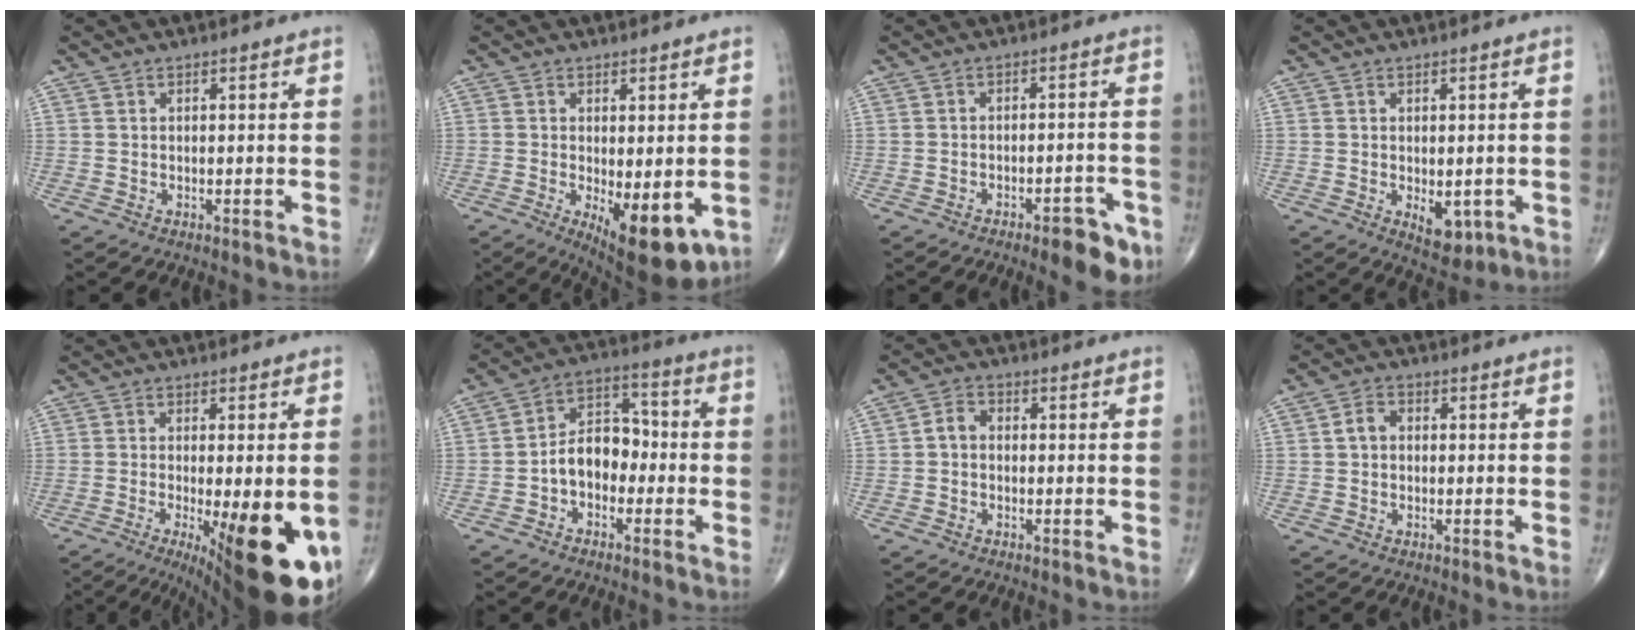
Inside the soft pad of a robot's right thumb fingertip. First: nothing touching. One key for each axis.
{"total": 11.5, "fx": -3.2, "fy": 4.4, "fz": 10.1, "tx": -0.129, "ty": -0.023, "tz": -0.034}
{"total": 7.3, "fx": -4.2, "fy": 2.5, "fz": 5.4, "tx": -0.052, "ty": 0.023, "tz": -0.051}
{"total": 5.1, "fx": -1.2, "fy": 2.8, "fz": 4.1, "tx": -0.039, "ty": -0.007, "tz": -0.005}
{"total": 19.6, "fx": -6.6, "fy": 5.7, "fz": 17.6, "tx": -0.190, "ty": -0.023, "tz": -0.079}
{"total": 9.3, "fx": -2.2, "fy": 6.5, "fz": 6.3, "tx": -0.077, "ty": 0.042, "tz": -0.053}
{"total": 3.0, "fx": -0.4, "fy": 2.3, "fz": 1.9, "tx": -0.024, "ty": 0.014, "tz": -0.017}
{"total": 3.0, "fx": 0.0, "fy": 2.3, "fz": 1.9, "tx": -0.029, "ty": 0.014, "tz": -0.005}